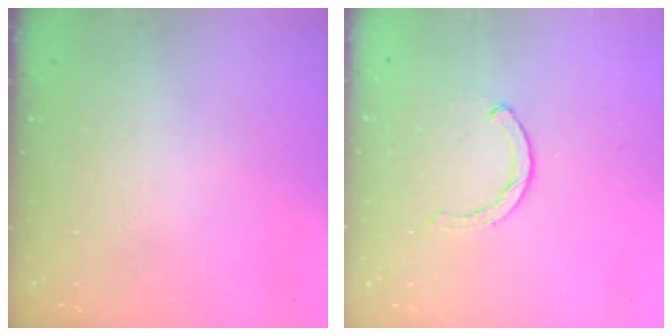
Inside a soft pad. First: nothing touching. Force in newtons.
{"total": 1.9, "press": 1.9, "slide": 0.3}